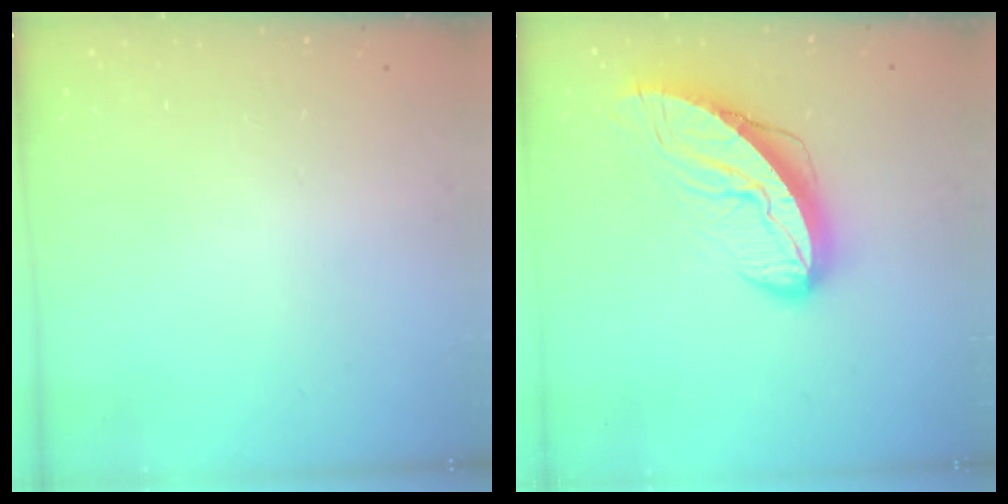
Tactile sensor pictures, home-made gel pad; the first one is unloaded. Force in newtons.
{"total": 12.4, "press": 12.4, "slide": 1.1}